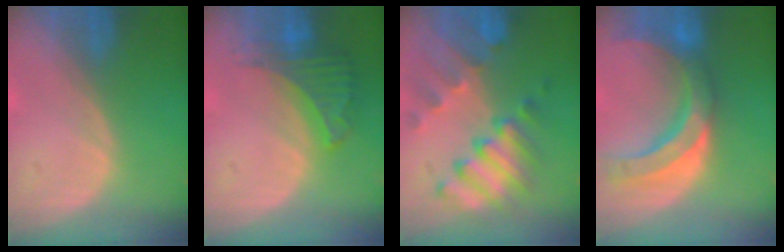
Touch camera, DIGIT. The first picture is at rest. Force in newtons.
{"total": 6.5, "press": 6.1, "slide": 2.3}
{"total": 10.4, "press": 9.0, "slide": 5.2}
{"total": 10.8, "press": 9.4, "slide": 5.2}